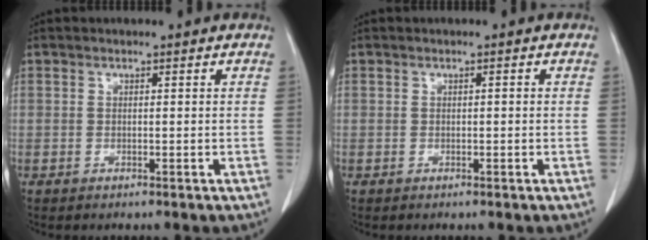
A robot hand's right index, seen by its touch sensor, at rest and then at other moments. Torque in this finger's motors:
{"motor_torque": [0.09, -0.05, 0.05, 0.02]}